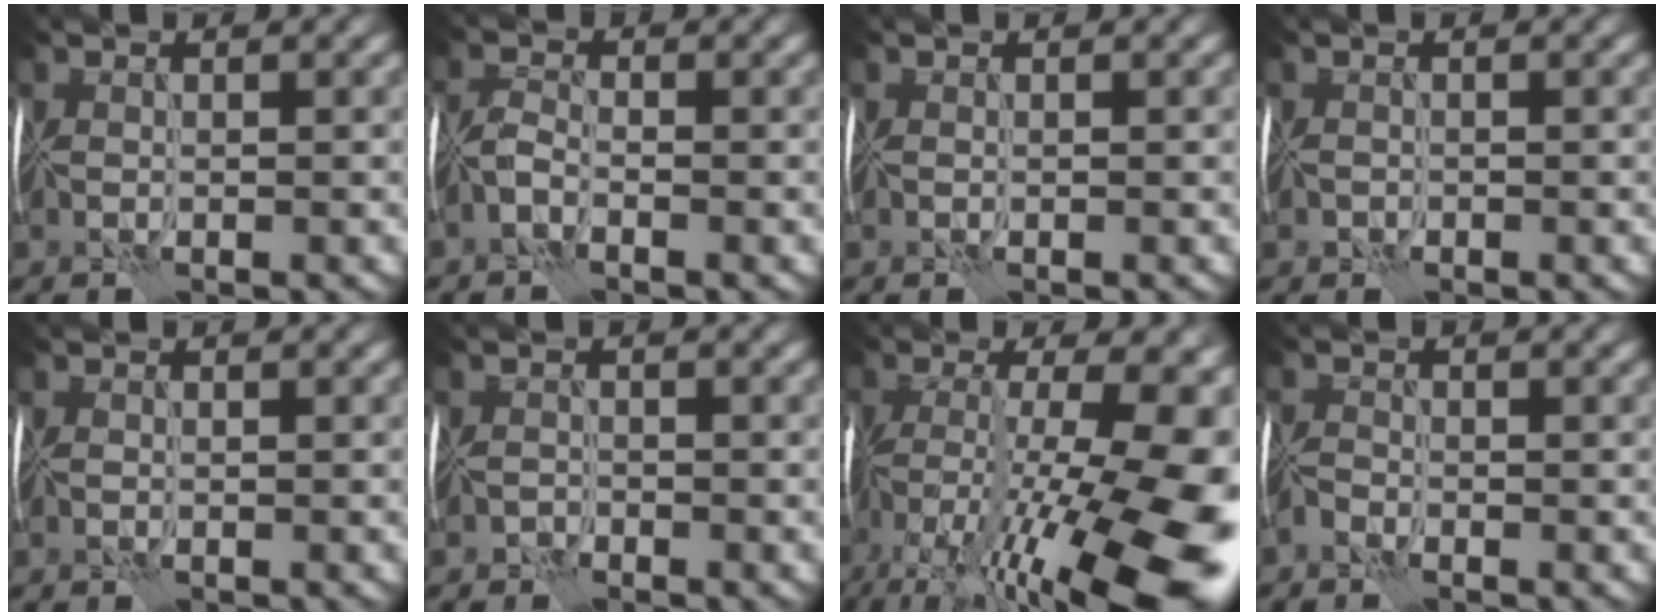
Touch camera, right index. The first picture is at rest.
{"total": 1.6, "force": [-1.2, 0.5, 1.0], "torque": [-0.023, 0.007, -0.029]}
{"total": 0.0}
{"total": 1.0, "force": [-0.7, 0.6, 0.5], "torque": [-0.009, 0.000, -0.012]}
{"total": 0.0}
{"total": 1.0, "force": [-1.0, 0.3, 0.3], "torque": [-0.002, 0.005, -0.020]}
{"total": 19.7, "force": [-7.3, 6.4, 17.1], "torque": [-0.263, 0.002, -0.108]}
{"total": 1.0, "force": [-1.0, 0.2, 0.2], "torque": [-0.005, 0.004, -0.026]}